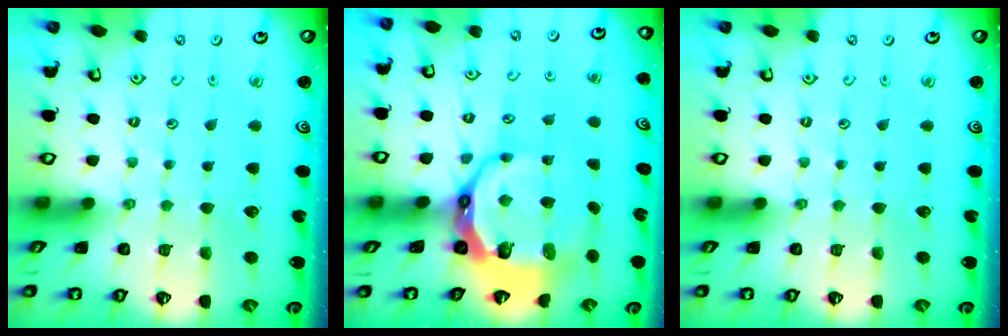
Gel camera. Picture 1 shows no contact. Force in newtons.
{"total": 11.3, "press": 10.3, "slide": 4.5}
{"total": 0.0}